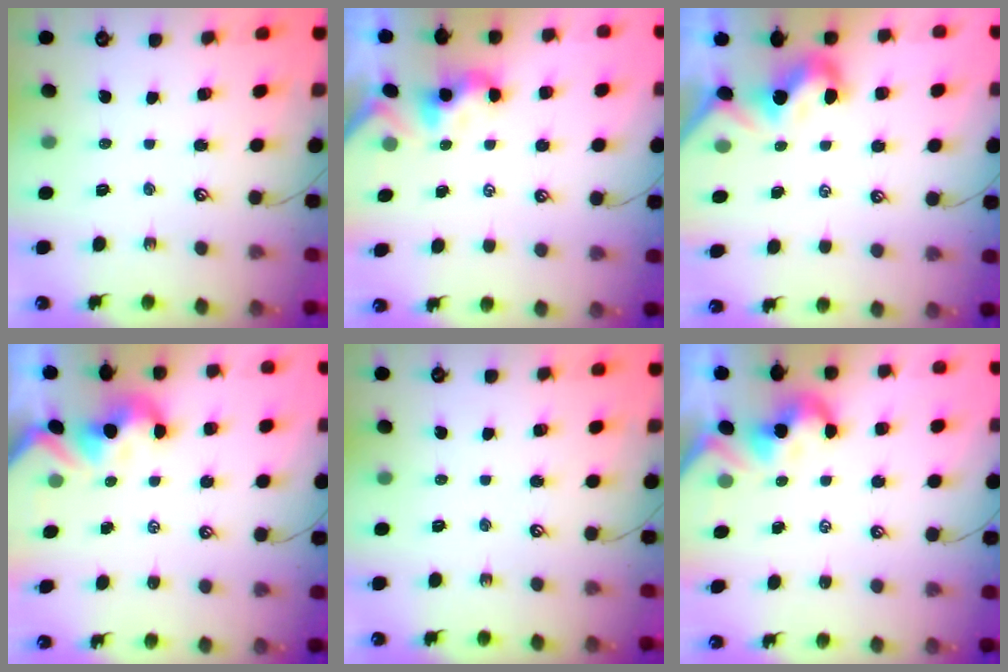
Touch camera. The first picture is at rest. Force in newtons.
{"total": 0.6, "press": 0.3, "slide": 0.5}
{"total": 2.0, "press": 1.9, "slide": 0.6}
{"total": 2.6, "press": 2.6, "slide": 0.5}
{"total": 0.0}
{"total": 1.9, "press": 1.8, "slide": 0.6}